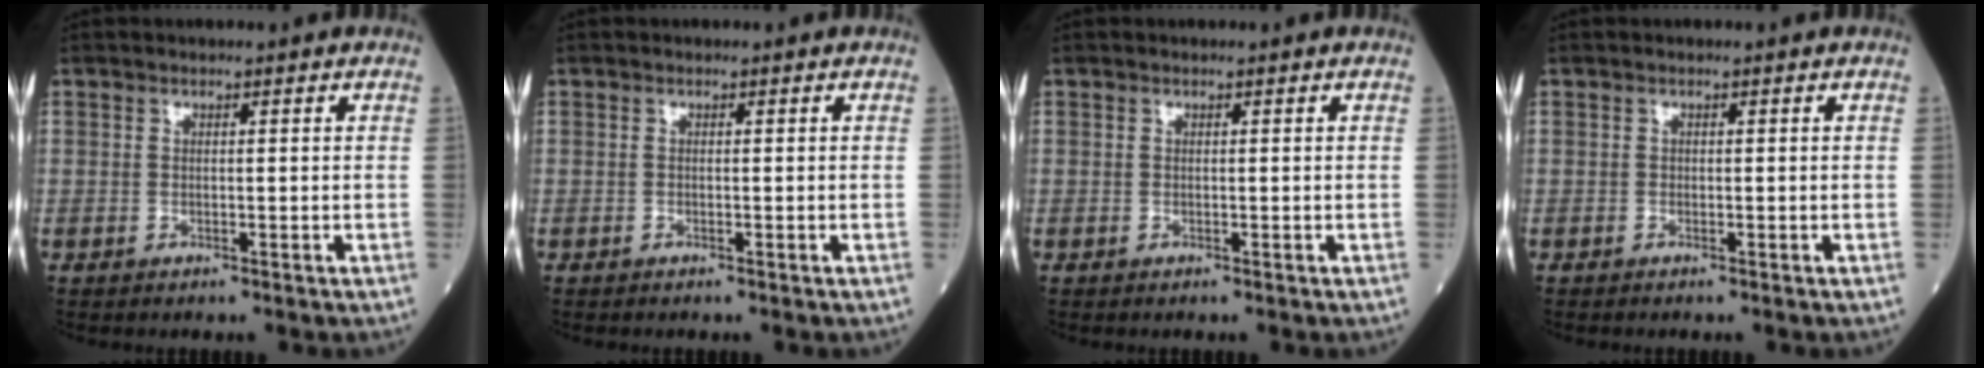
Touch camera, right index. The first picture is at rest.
{"total": 0.0}
{"total": 0.0}
{"total": 0.0}